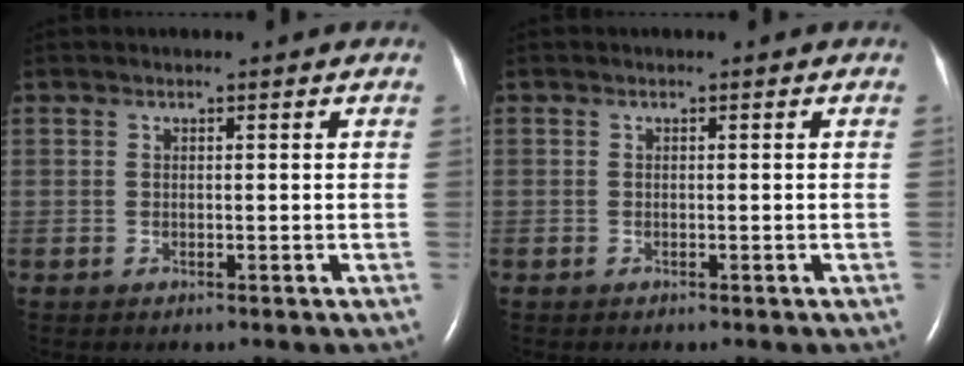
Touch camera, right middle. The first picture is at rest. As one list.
[{"total": 0.0}]